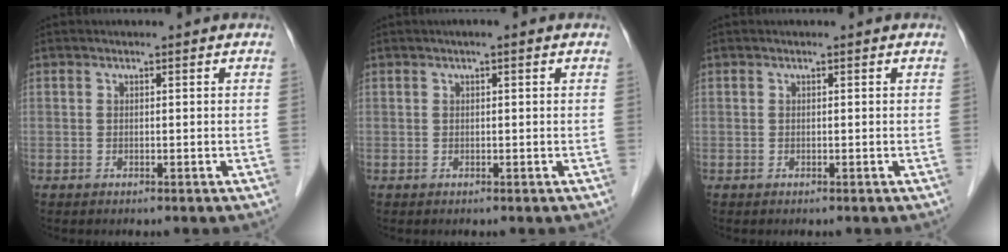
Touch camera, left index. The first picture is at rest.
{"total": 1.5, "force": [0.8, 0.4, 1.2], "torque": [-0.013, 0.008, 0.010]}
{"total": 0.0}